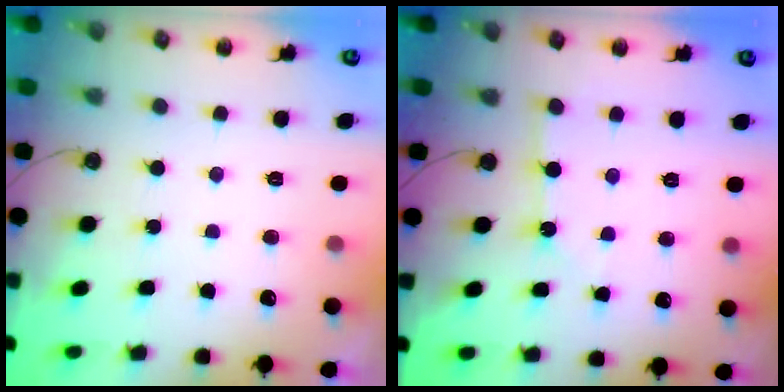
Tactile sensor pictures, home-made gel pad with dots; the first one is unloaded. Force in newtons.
{"total": 2.6, "press": 2.6, "slide": 0.1}